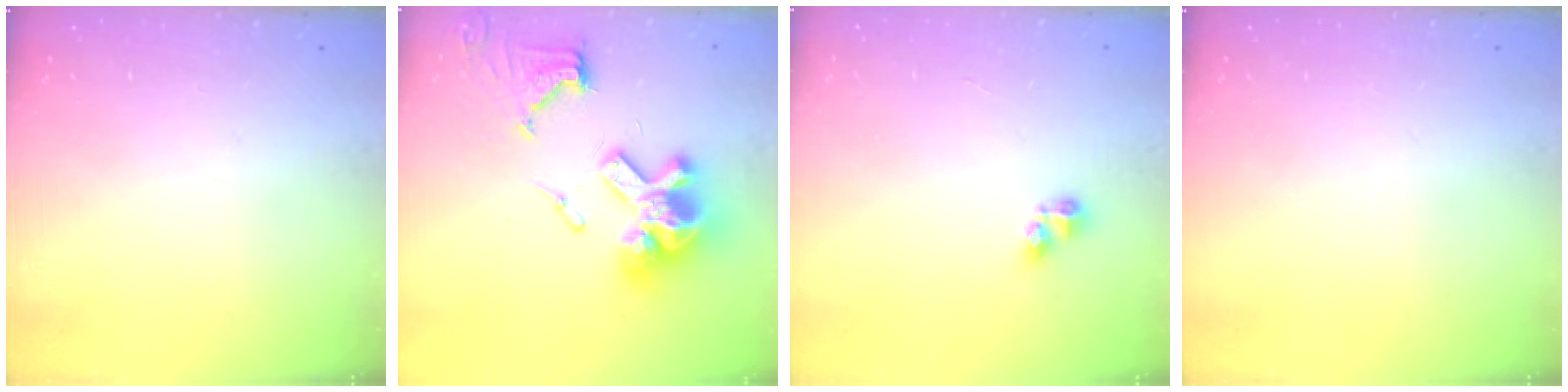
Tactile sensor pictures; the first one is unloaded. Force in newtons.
{"total": 20.4, "press": 20.3, "slide": 2.1}
{"total": 3.4, "press": 3.4, "slide": 0.5}
{"total": 0.0}